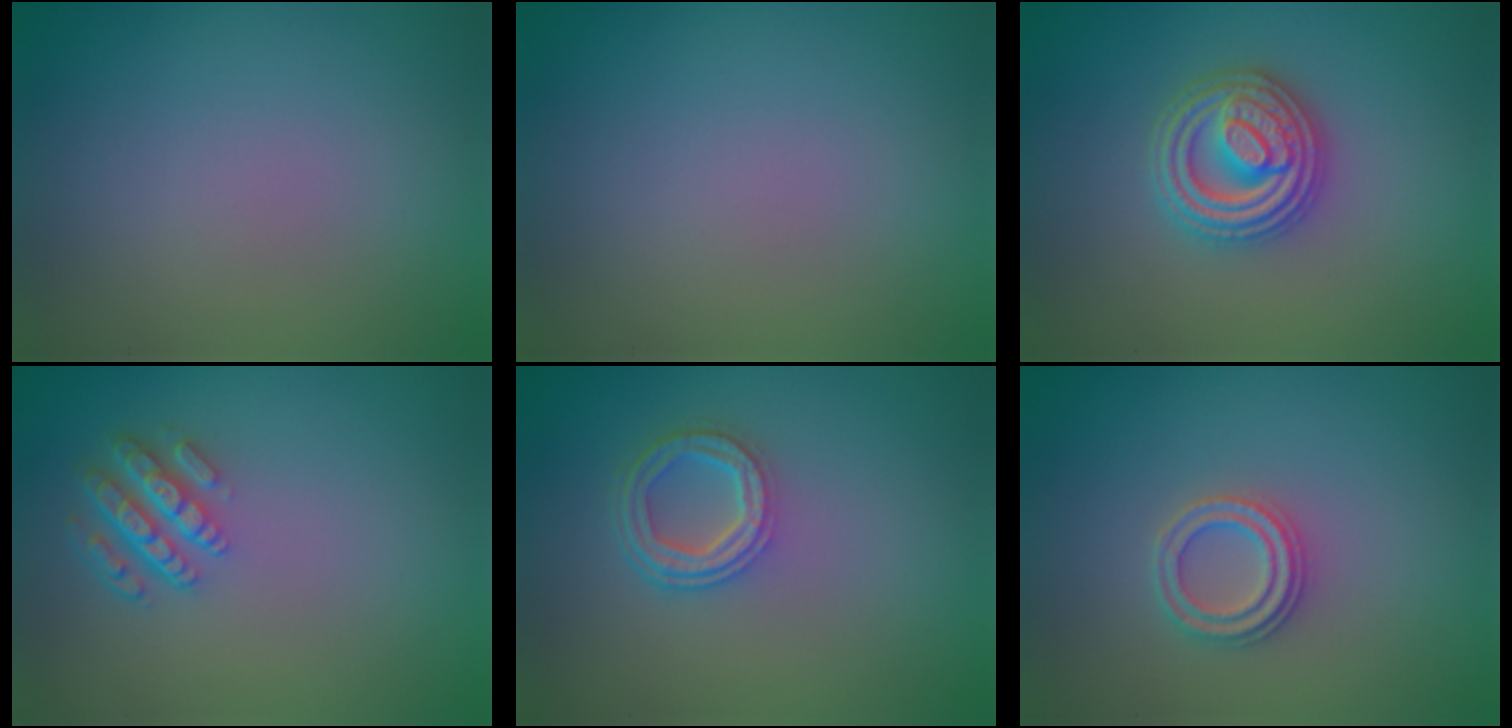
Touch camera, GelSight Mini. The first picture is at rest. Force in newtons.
{"total": 0.0}
{"total": 4.9, "press": 4.9, "slide": 0.8}
{"total": 4.3, "press": 3.3, "slide": 2.8}
{"total": 3.7, "press": 2.7, "slide": 2.5}
{"total": 2.3, "press": 2.3, "slide": 0.4}